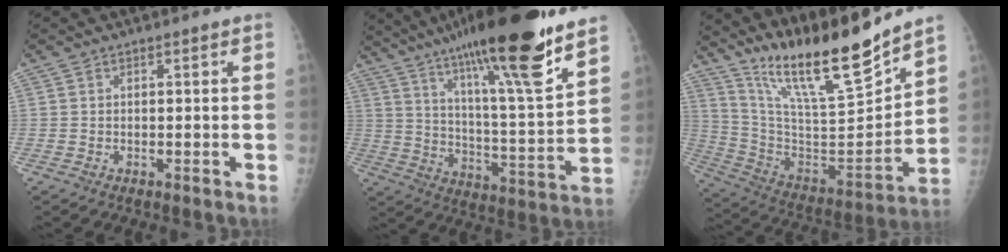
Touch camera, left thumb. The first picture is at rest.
{"total": 25.5, "force": [17.6, 3.0, 18.2], "torque": [-0.282, -0.061, 0.286]}
{"total": 21.2, "force": [17.5, 2.4, 11.7], "torque": [-0.173, -0.104, 0.317]}